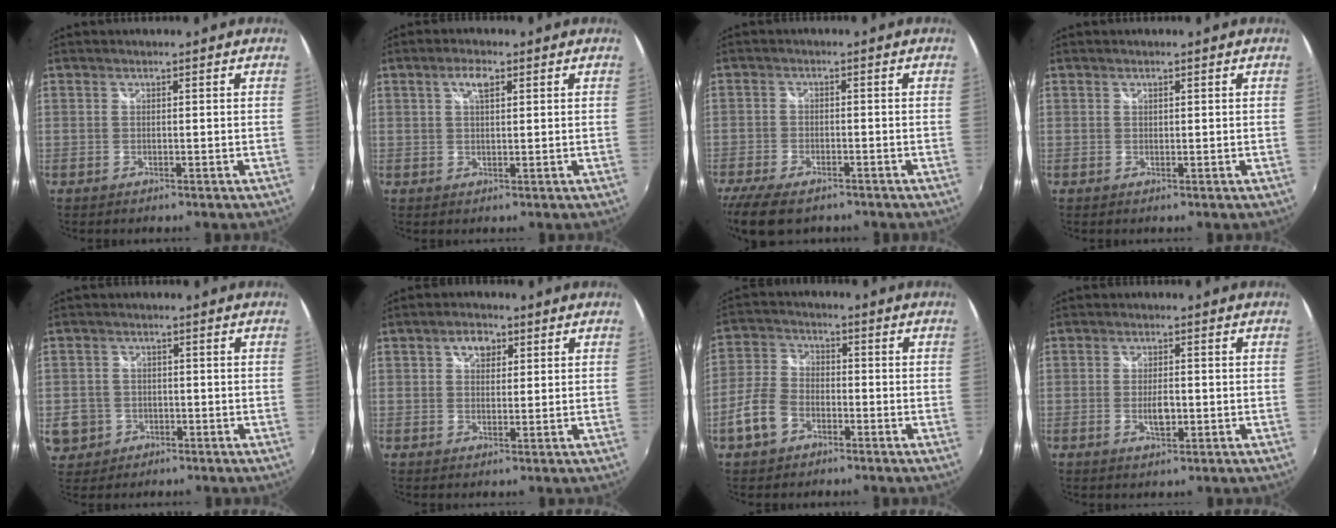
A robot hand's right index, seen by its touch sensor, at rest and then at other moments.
{"total": 3.1, "force": [1.3, 1.1, 2.5], "torque": [-0.045, 0.006, 0.022]}
{"total": 10.0, "force": [-7.6, 4.1, 5.1], "torque": [-0.132, -0.030, -0.135]}
{"total": 0.0}
{"total": 7.2, "force": [-1.9, 6.7, 1.8], "torque": [-0.065, 0.013, -0.019]}
{"total": 3.7, "force": [1.5, 2.6, 2.1], "torque": [-0.027, 0.010, 0.024]}
{"total": 8.0, "force": [-4.0, 5.4, 4.4], "torque": [-0.100, 0.011, -0.079]}
{"total": 3.5, "force": [-0.8, 1.7, 3.0], "torque": [-0.054, -0.004, -0.015]}